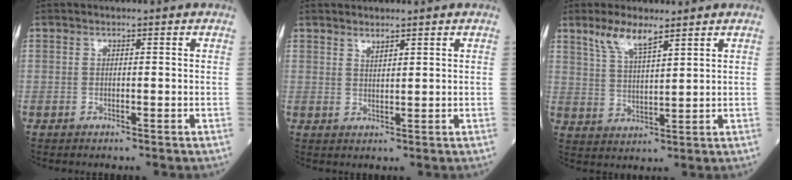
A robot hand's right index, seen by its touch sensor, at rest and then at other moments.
{"total": 1.4, "force": [1.3, 0.2, 0.6], "torque": [-0.015, -0.005, 0.028]}
{"total": 6.1, "force": [4.4, 1.0, 4.1], "torque": [-0.089, 0.004, 0.090]}